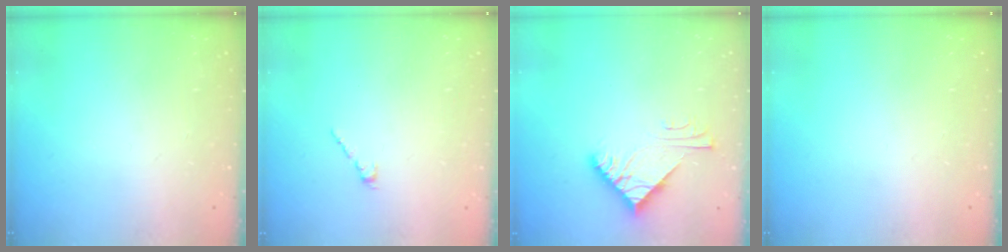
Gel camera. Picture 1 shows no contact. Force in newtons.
{"total": 2.1, "press": 2.0, "slide": 0.7}
{"total": 6.6, "press": 6.6, "slide": 0.5}
{"total": 0.0}